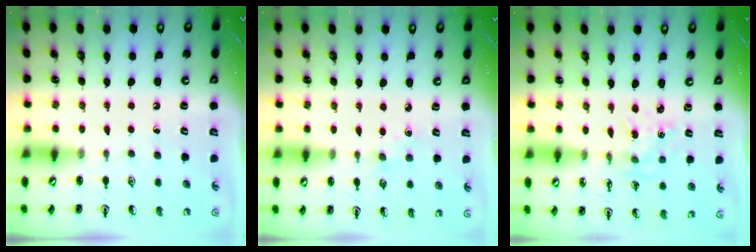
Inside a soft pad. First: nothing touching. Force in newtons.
{"total": 1.9, "press": 1.8, "slide": 0.3}
{"total": 1.5, "press": 1.4, "slide": 0.4}